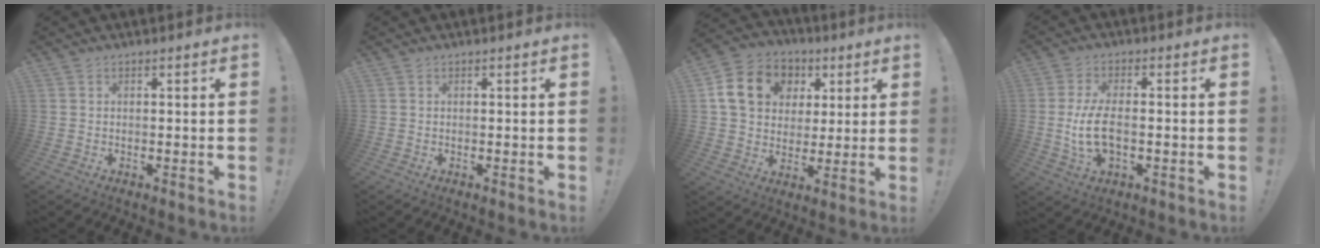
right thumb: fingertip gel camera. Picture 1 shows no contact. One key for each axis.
{"total": 0.0}
{"total": 15.4, "fx": 5.2, "fy": 12.4, "fz": 7.4, "tx": -0.105, "ty": -0.008, "tz": 0.108}
{"total": 9.6, "fx": -1.3, "fy": 4.6, "fz": 8.4, "tx": -0.168, "ty": -0.007, "tz": -0.022}